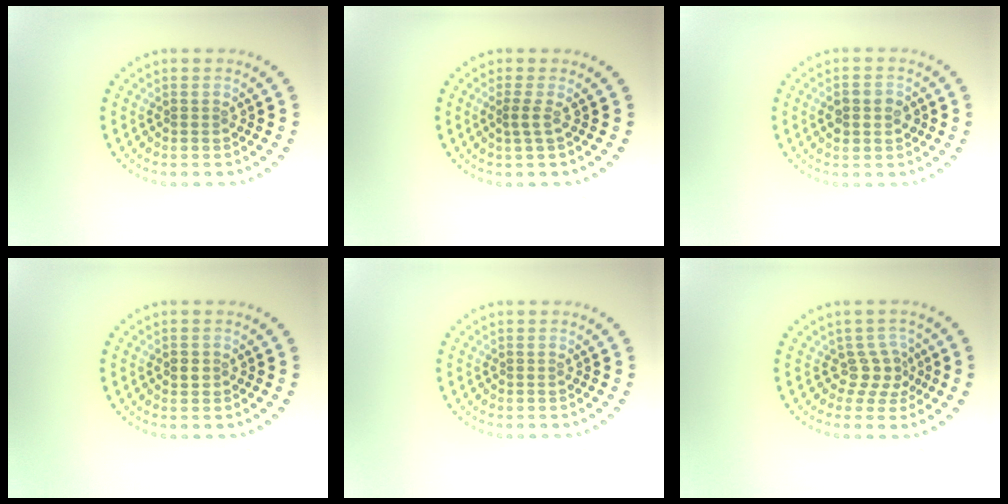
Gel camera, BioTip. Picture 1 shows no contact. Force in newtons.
{"total": 1.1, "press": 0.7, "slide": 0.8}
{"total": 2.8, "press": 2.8, "slide": 0.0}
{"total": 0.9, "press": 0.9, "slide": 0.2}
{"total": 0.0}
{"total": 2.4, "press": 1.5, "slide": 1.9}